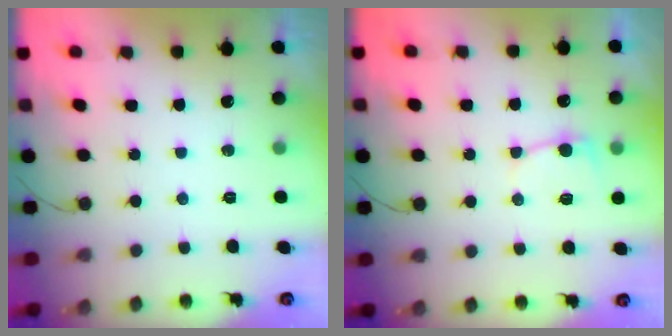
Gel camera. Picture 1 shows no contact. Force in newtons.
{"total": 5.7, "press": 5.6, "slide": 0.7}